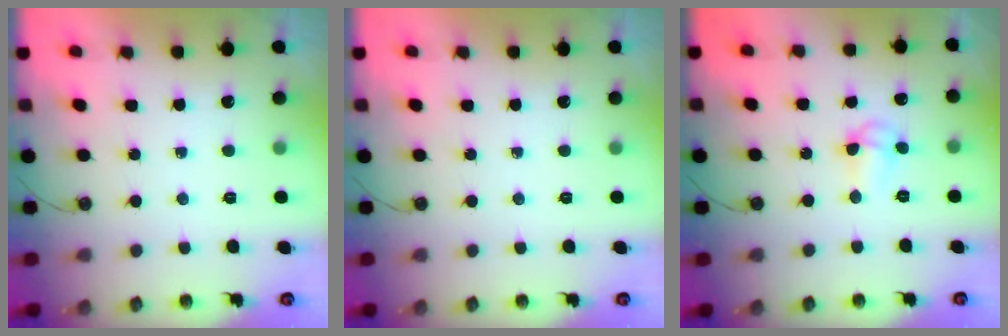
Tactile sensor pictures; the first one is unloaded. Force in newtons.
{"total": 0.0}
{"total": 6.0, "press": 4.8, "slide": 3.6}